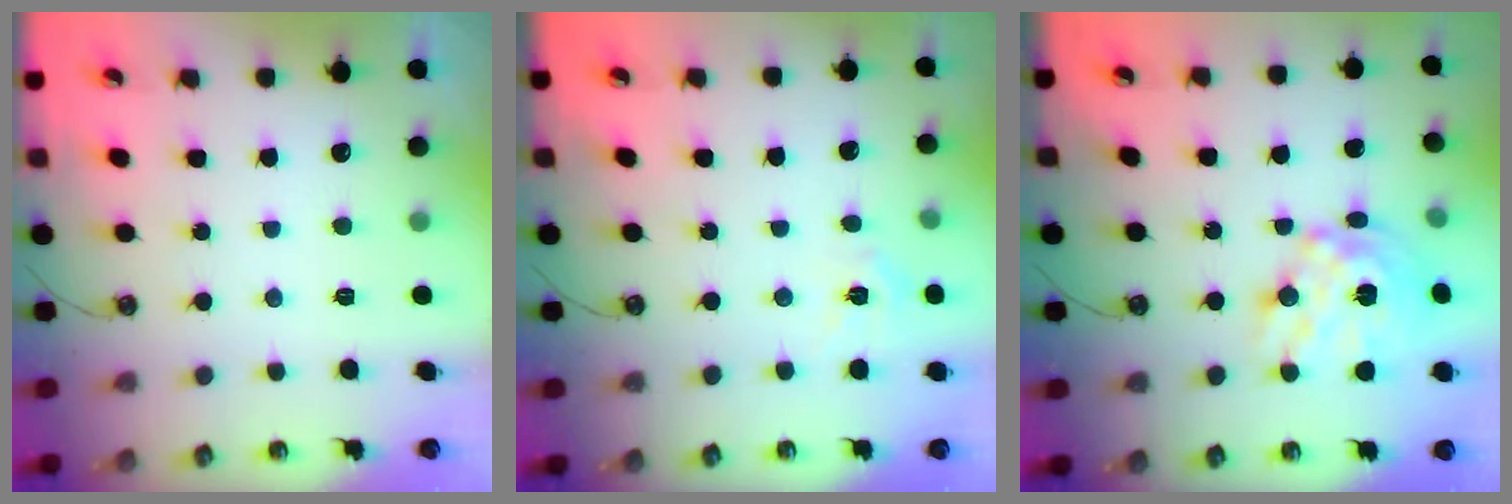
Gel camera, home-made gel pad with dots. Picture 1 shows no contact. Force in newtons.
{"total": 4.7, "press": 4.7, "slide": 0.5}
{"total": 18.5, "press": 18.4, "slide": 1.6}